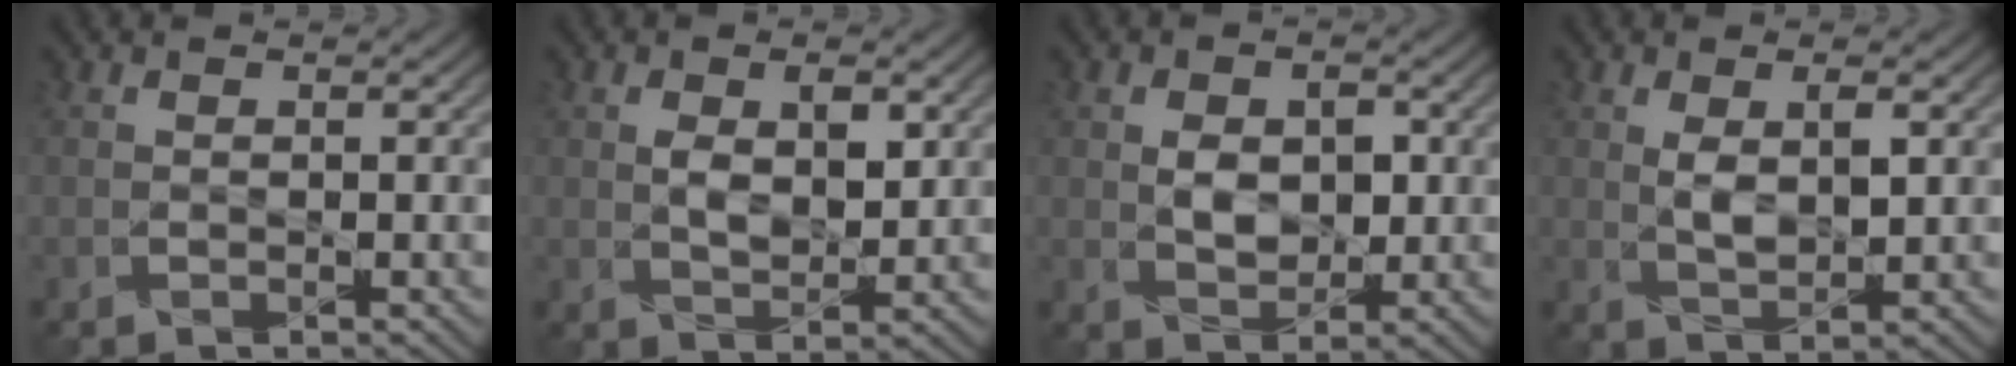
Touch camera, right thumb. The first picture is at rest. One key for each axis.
{"total": 4.4, "fx": 1.0, "fy": 2.4, "fz": 3.5, "tx": -0.071, "ty": -0.007, "tz": 0.022}
{"total": 4.4, "fx": 0.4, "fy": 3.0, "fz": 3.2, "tx": -0.059, "ty": -0.004, "tz": 0.006}
{"total": 3.8, "fx": 0.9, "fy": 1.8, "fz": 3.3, "tx": -0.071, "ty": -0.005, "tz": 0.020}